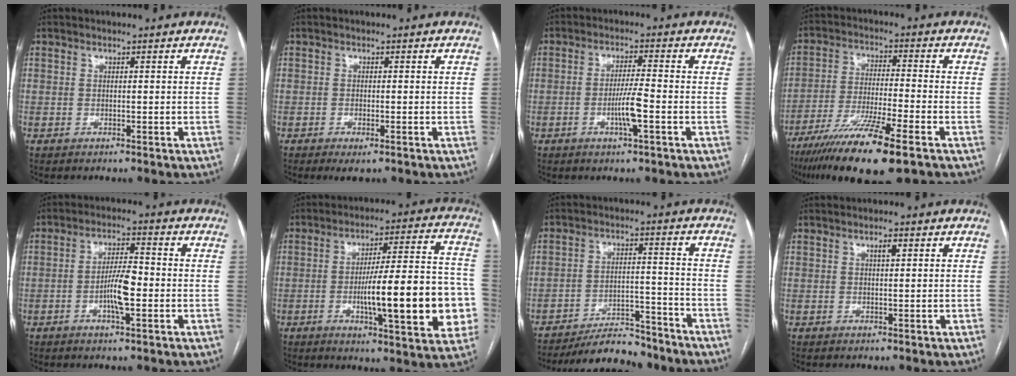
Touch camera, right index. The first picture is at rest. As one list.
[{"total": 2.1, "force": [-1.2, 0.6, 1.6], "torque": [-0.023, -0.003, -0.014]}, {"total": 4.9, "force": [-1.6, -0.2, 4.6], "torque": [-0.087, -0.007, -0.032]}, {"total": 14.4, "force": [-9.2, 0.6, 11.1], "torque": [-0.212, -0.039, -0.162]}, {"total": 6.1, "force": [-1.5, 1.2, 5.8], "torque": [-0.112, 0.004, -0.027]}, {"total": 19.0, "force": [-3.9, 3.5, 18.3], "torque": [-0.231, 0.021, -0.047]}, {"total": 10.6, "force": [-9.8, 2.6, 3.1], "torque": [-0.041, 0.012, -0.155]}, {"total": 1.3, "force": [0.6, 0.3, 1.1], "torque": [-0.019, 0.002, 0.008]}]